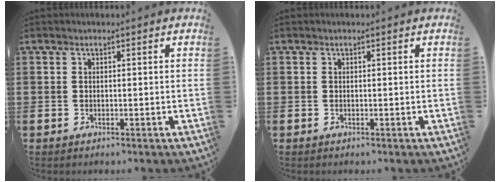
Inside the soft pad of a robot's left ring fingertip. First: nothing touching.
{"total": 0.0}